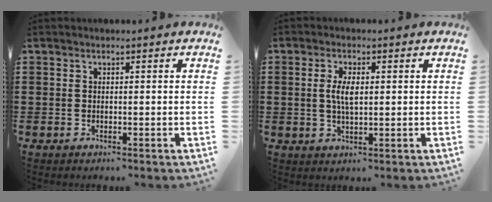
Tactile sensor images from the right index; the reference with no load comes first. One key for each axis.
{"total": 4.0, "fx": 0.4, "fy": 1.4, "fz": 3.7, "tx": -0.074, "ty": 0.005, "tz": 0.005}